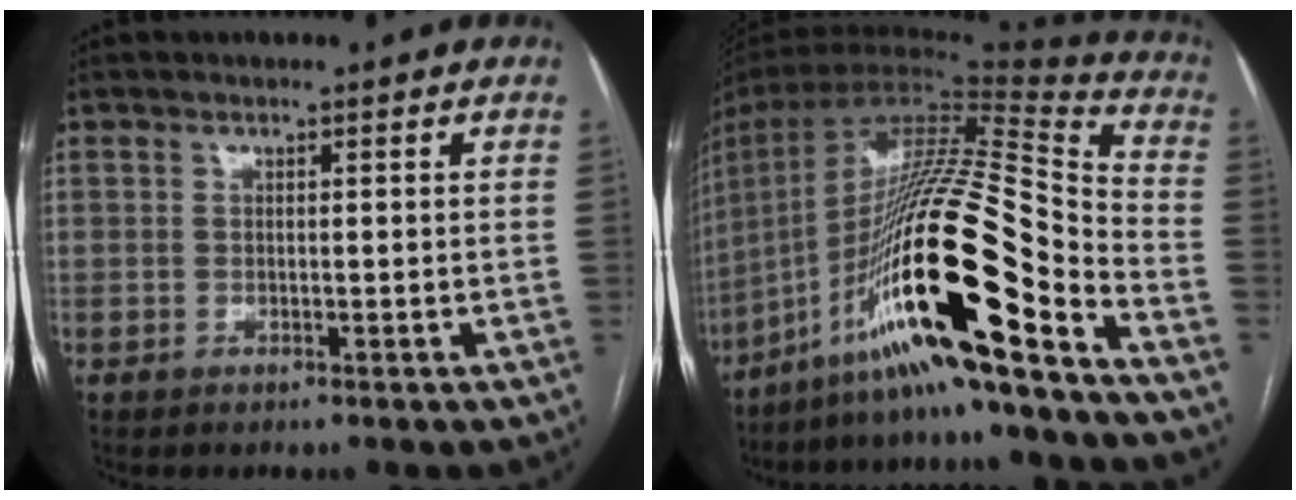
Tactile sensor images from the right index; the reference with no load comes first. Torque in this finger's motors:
{"motor_torque": [2.14, 0.00, 0.87, 0.21]}